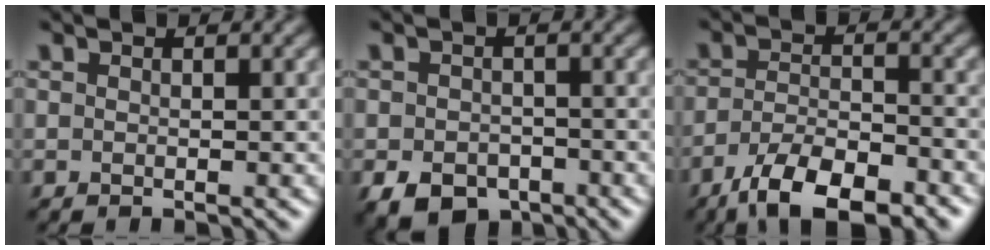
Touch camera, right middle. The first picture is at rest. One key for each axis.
{"total": 4.4, "fx": -2.6, "fy": 3.0, "fz": 1.9, "tx": -0.037, "ty": -0.011, "tz": -0.045}
{"total": 7.7, "fx": -5.6, "fy": 2.7, "fz": 4.7, "tx": -0.081, "ty": -0.005, "tz": -0.097}